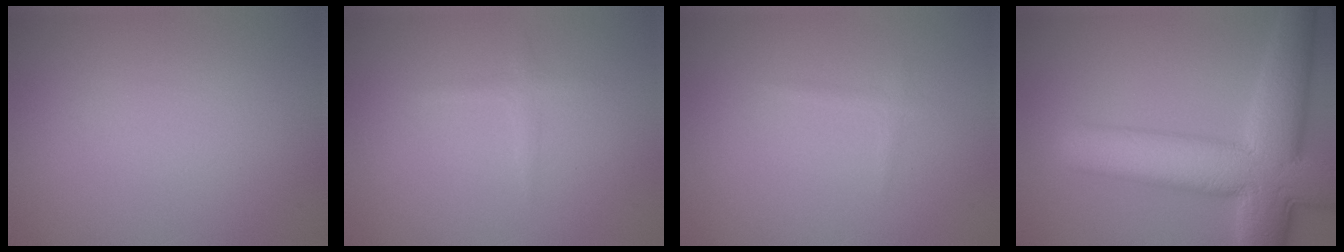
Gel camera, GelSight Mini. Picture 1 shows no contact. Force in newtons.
{"total": 0.9, "press": 0.9, "slide": 0.0}
{"total": 0.7, "press": 0.7, "slide": 0.0}
{"total": 10.9, "press": 10.9, "slide": 0.4}